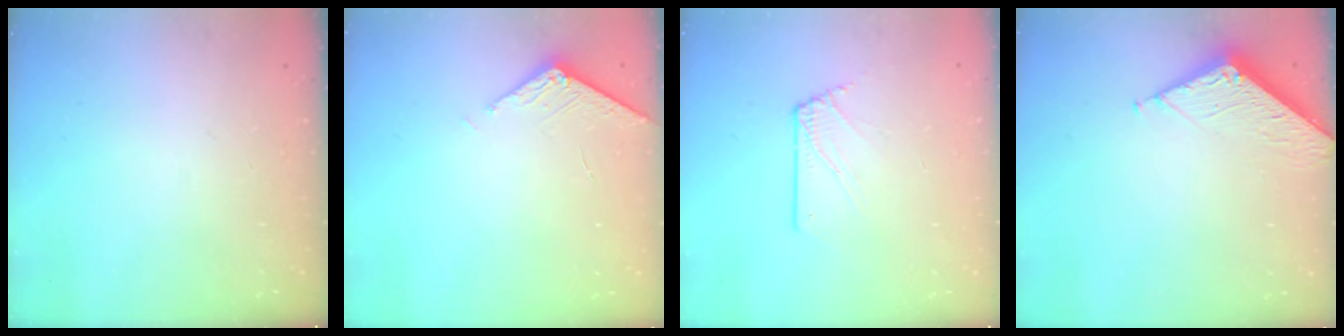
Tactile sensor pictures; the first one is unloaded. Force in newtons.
{"total": 3.3, "press": 3.3, "slide": 0.5}
{"total": 2.6, "press": 2.6, "slide": 0.2}
{"total": 6.5, "press": 6.5, "slide": 0.4}